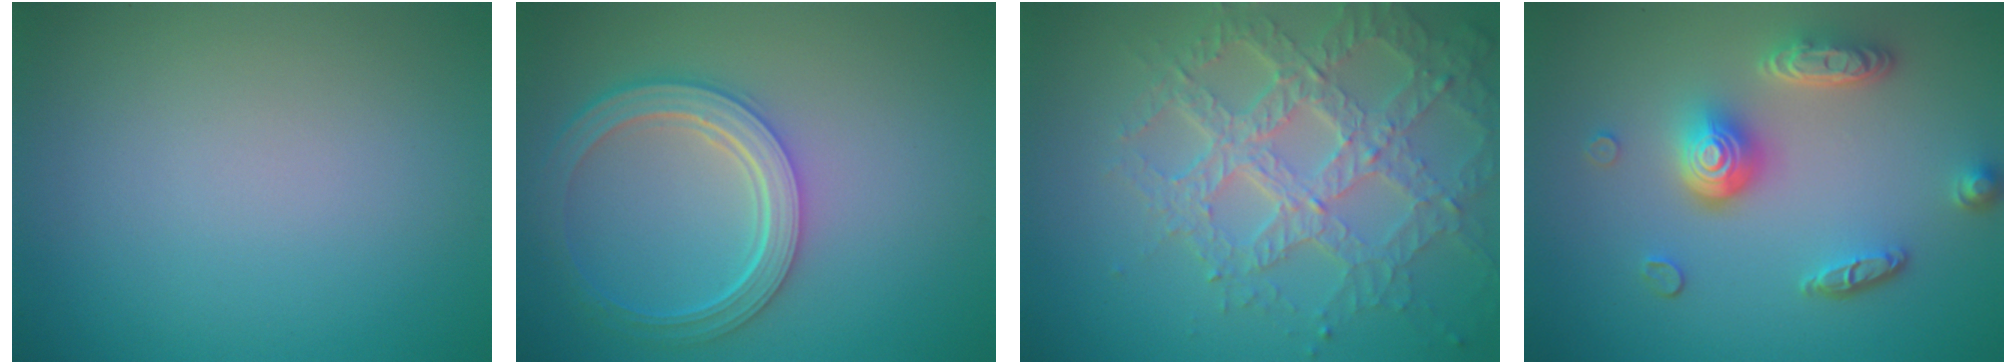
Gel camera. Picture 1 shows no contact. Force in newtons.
{"total": 5.1, "press": 4.0, "slide": 3.1}
{"total": 7.2, "press": 5.3, "slide": 4.9}
{"total": 5.1, "press": 3.8, "slide": 3.4}